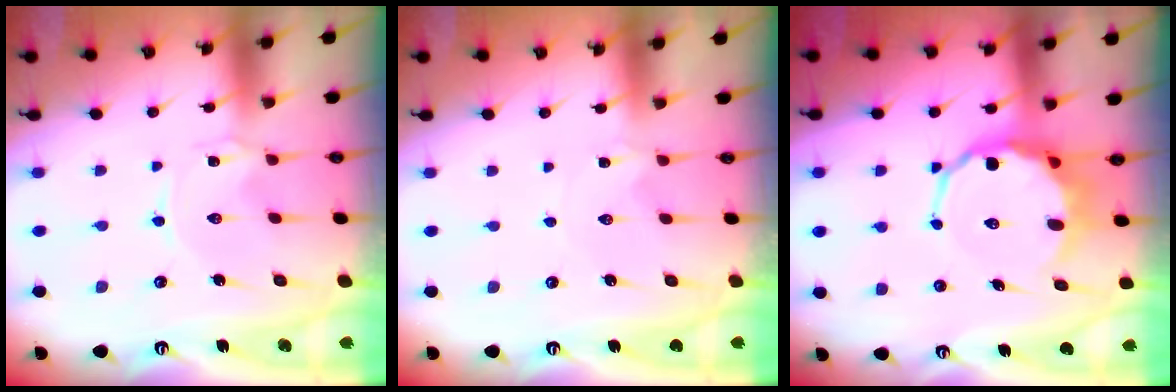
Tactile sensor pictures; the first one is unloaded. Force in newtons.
{"total": 0.0}
{"total": 8.8, "press": 8.4, "slide": 2.6}